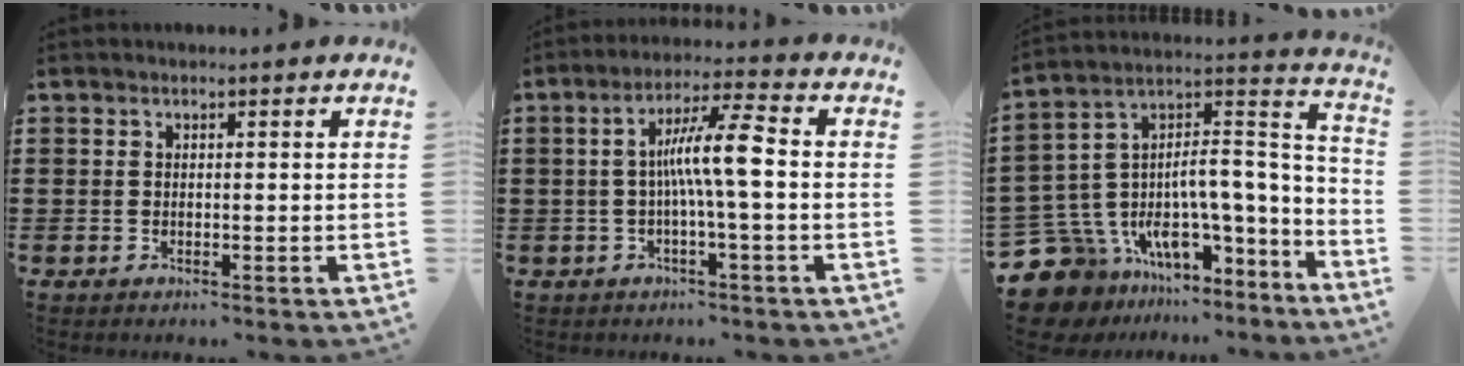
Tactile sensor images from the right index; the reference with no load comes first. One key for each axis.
{"total": 8.5, "fx": -0.3, "fy": 0.9, "fz": 8.4, "tx": -0.152, "ty": 0.008, "tz": -0.012}
{"total": 10.1, "fx": -5.8, "fy": 5.5, "fz": 6.1, "tx": -0.145, "ty": -0.018, "tz": -0.113}